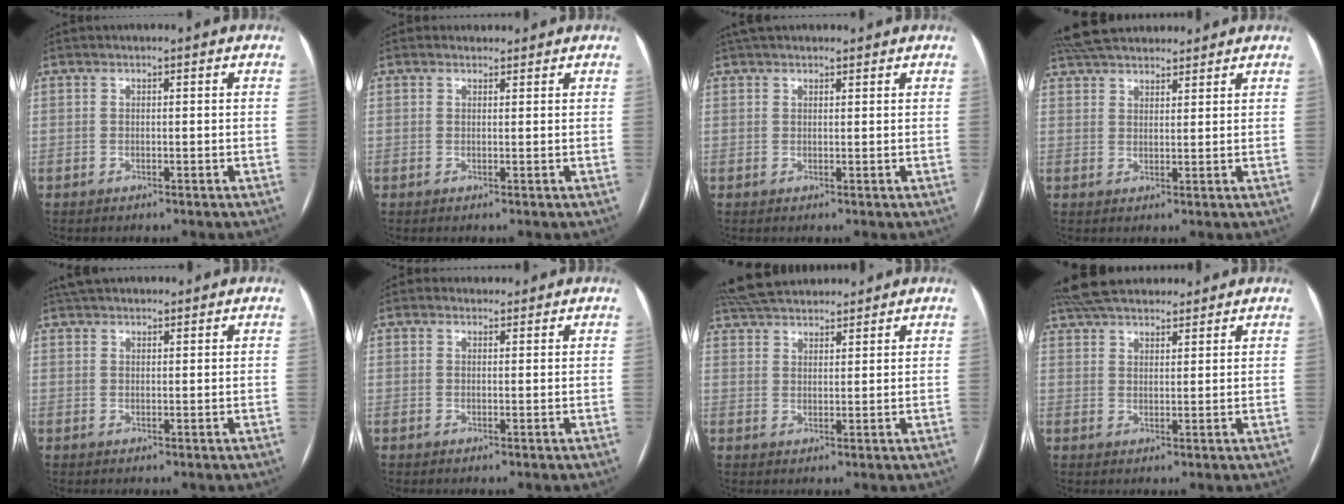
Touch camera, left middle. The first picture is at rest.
{"total": 1.3, "force": [1.1, 0.7, -0.1], "torque": [-0.002, 0.008, 0.015]}
{"total": 6.2, "force": [5.3, 1.9, 2.6], "torque": [-0.036, 0.040, 0.084]}
{"total": 12.0, "force": [10.6, 3.7, 4.2], "torque": [-0.075, 0.046, 0.173]}
{"total": 7.1, "force": [6.1, 2.2, 2.8], "torque": [-0.040, 0.040, 0.100]}
{"total": 1.5, "force": [1.2, 0.9, -0.1], "torque": [0.001, 0.010, 0.015]}
{"total": 11.2, "force": [10.2, 2.8, 3.6], "torque": [-0.066, 0.042, 0.171]}
{"total": 13.5, "force": [11.6, 4.3, 5.3], "torque": [-0.096, 0.048, 0.190]}